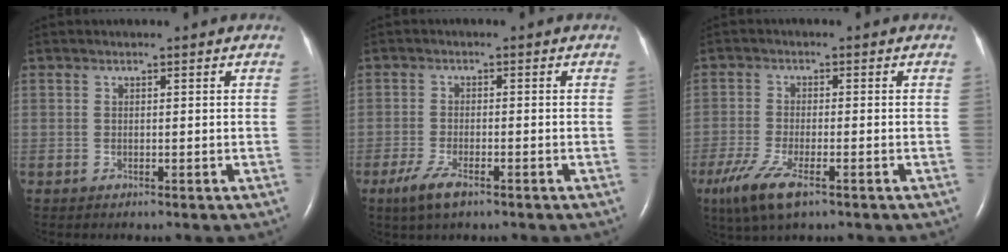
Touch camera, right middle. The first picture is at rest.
{"total": 4.2, "force": [-2.7, 1.1, 3.1], "torque": [-0.074, -0.008, -0.049]}
{"total": 7.4, "force": [-4.3, 1.8, 5.8], "torque": [-0.118, -0.019, -0.075]}